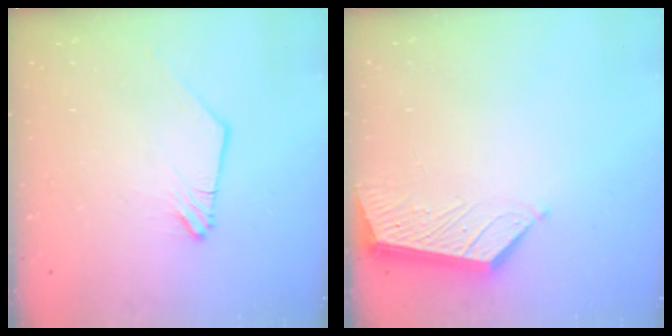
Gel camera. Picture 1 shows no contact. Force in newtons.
{"total": 5.3, "press": 5.3, "slide": 0.2}